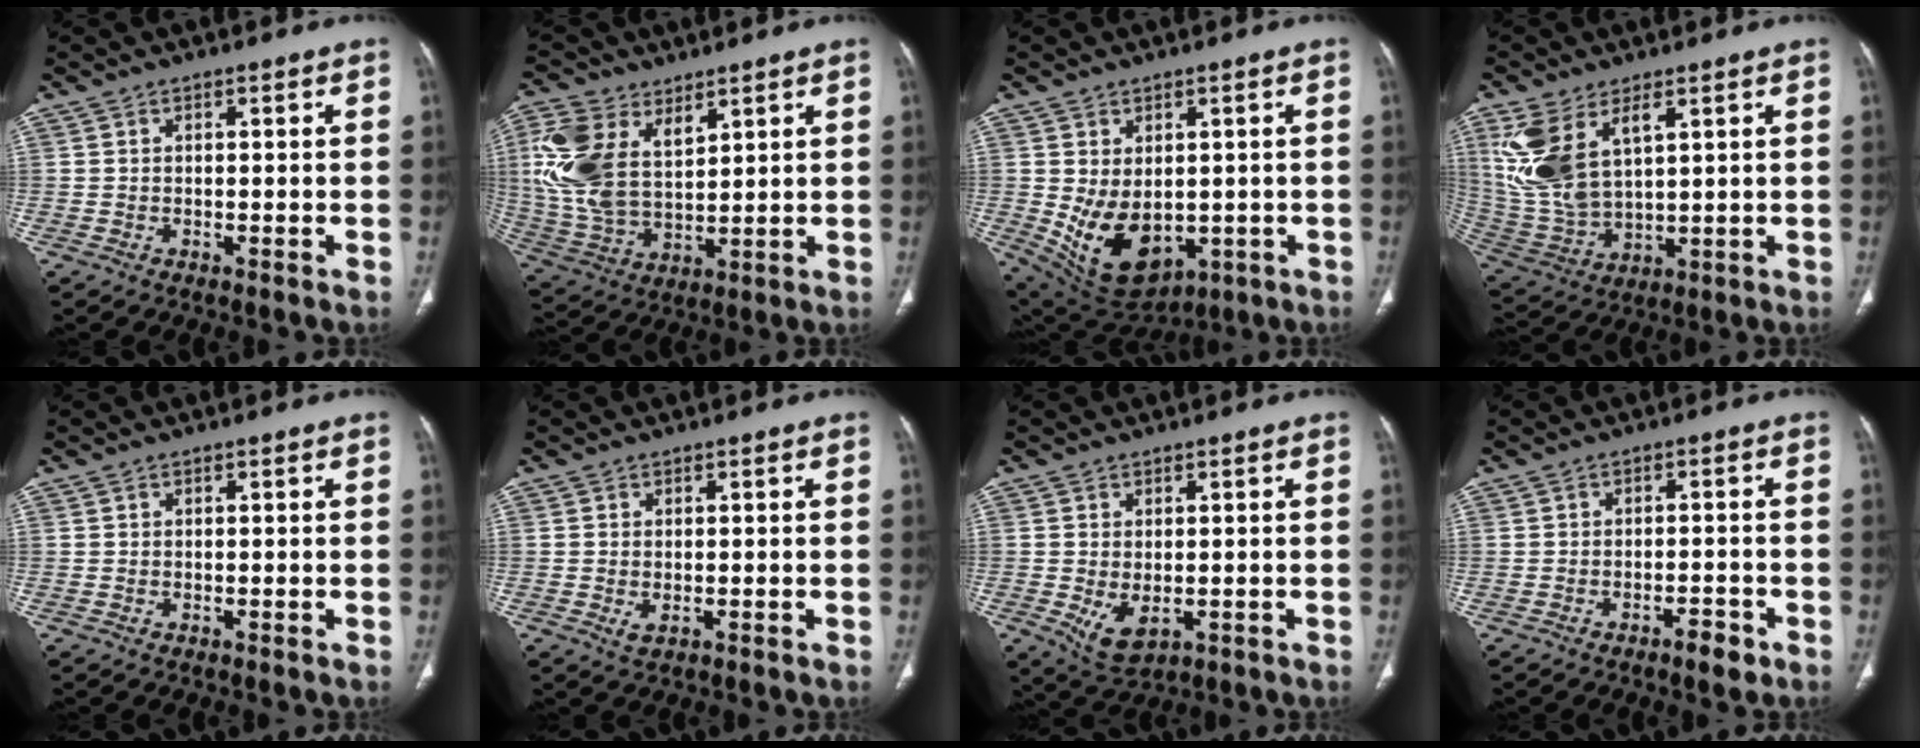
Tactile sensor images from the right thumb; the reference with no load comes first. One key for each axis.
{"total": 15.1, "fx": 5.9, "fy": 9.2, "fz": 10.5, "tx": -0.222, "ty": -0.018, "tz": 0.127}
{"total": 12.5, "fx": -1.3, "fy": 8.3, "fz": 9.2, "tx": -0.141, "ty": -0.012, "tz": 0.016}
{"total": 13.8, "fx": 5.8, "fy": 7.1, "fz": 10.4, "tx": -0.223, "ty": -0.016, "tz": 0.135}
{"total": 0.0}
{"total": 1.5, "fx": -0.3, "fy": 0.9, "fz": 1.2, "tx": -0.026, "ty": -0.005, "tz": -0.001}
{"total": 5.3, "fx": -1.0, "fy": 3.2, "fz": 4.1, "tx": -0.072, "ty": -0.011, "tz": -0.001}
{"total": 3.3, "fx": -2.2, "fy": 1.1, "fz": 2.2, "tx": -0.027, "ty": 0.013, "tz": -0.031}